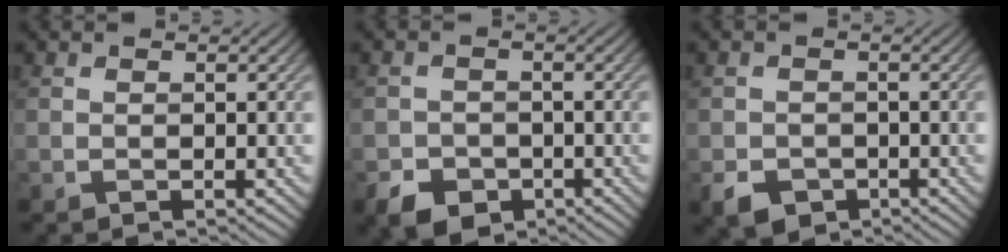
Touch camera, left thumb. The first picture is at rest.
{"total": 4.2, "force": [-2.5, 3.0, 1.6], "torque": [-0.031, -0.009, -0.049]}
{"total": 3.4, "force": [-1.9, 2.5, 1.4], "torque": [-0.028, -0.012, -0.039]}